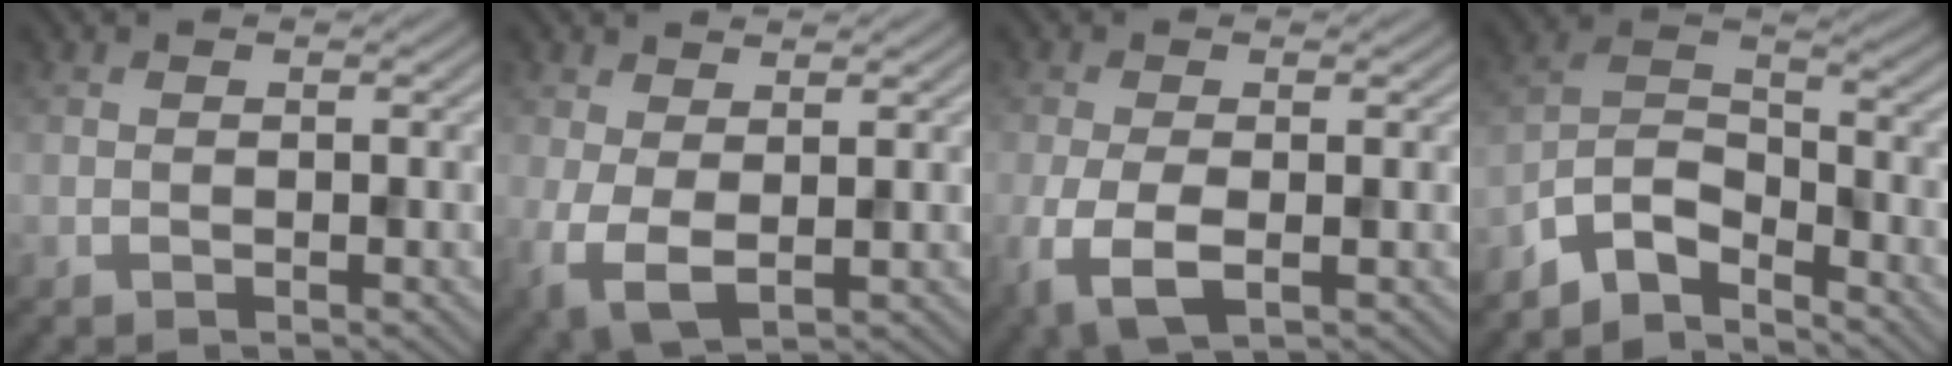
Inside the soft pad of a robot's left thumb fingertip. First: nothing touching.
{"total": 4.5, "force": [0.5, 2.2, 3.9], "torque": [-0.097, -0.005, 0.008]}
{"total": 5.6, "force": [-1.7, 2.5, 4.7], "torque": [-0.118, -0.014, -0.032]}
{"total": 7.1, "force": [-5.8, 2.5, 3.3], "torque": [-0.063, 0.001, -0.131]}